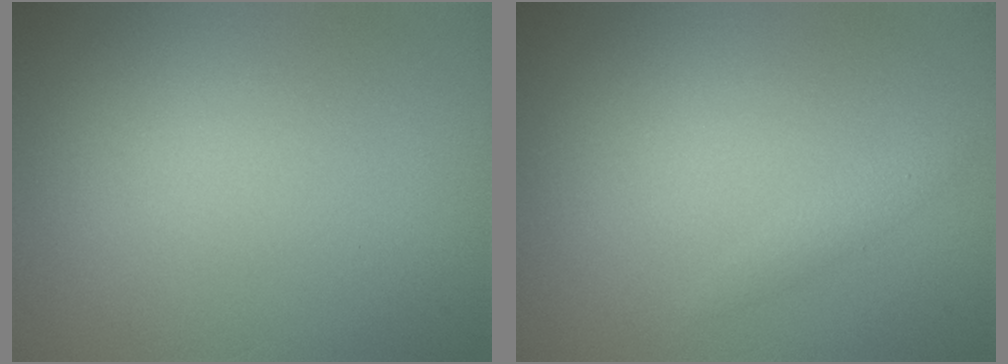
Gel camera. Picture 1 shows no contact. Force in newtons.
{"total": 0.8, "press": 0.8, "slide": 0.1}